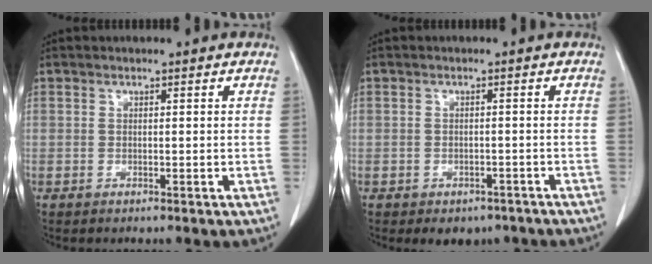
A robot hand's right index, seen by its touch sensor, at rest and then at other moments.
{"total": 4.4, "force": [-3.3, 2.7, 0.9], "torque": [0.001, 0.007, -0.039]}